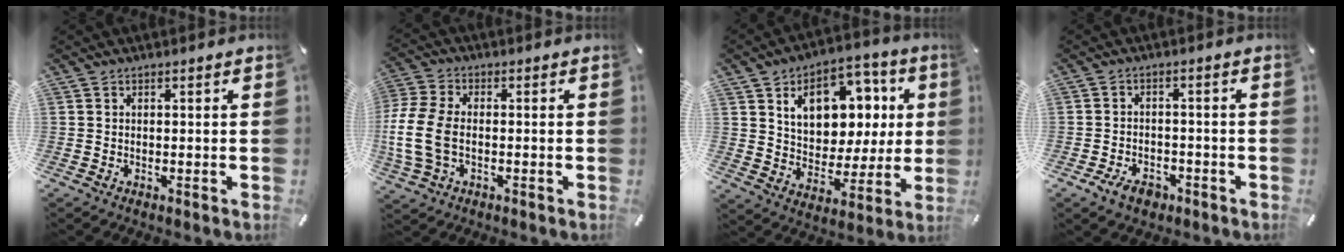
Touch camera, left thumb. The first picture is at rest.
{"total": 10.5, "force": [-1.6, 7.0, 7.6], "torque": [-0.171, 0.004, -0.025]}
{"total": 14.6, "force": [5.6, 11.2, 7.4], "torque": [-0.111, -0.027, 0.106]}
{"total": 5.2, "force": [-3.1, 3.3, 2.6], "torque": [-0.058, 0.012, -0.060]}